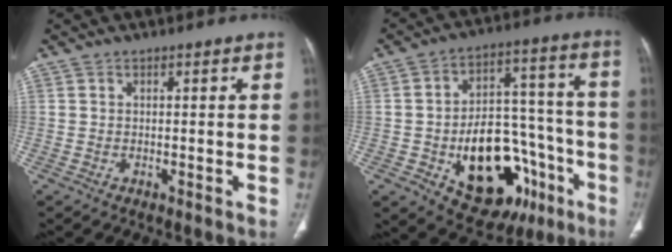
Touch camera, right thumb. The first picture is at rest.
{"total": 23.9, "force": [-9.1, 14.3, 16.8], "torque": [-0.219, 0.059, -0.114]}